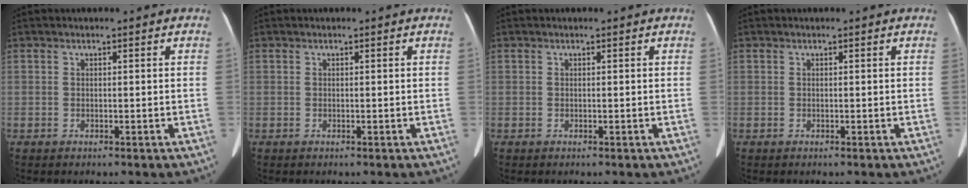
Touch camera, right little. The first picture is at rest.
{"total": 0.0}
{"total": 0.0}
{"total": 0.0}